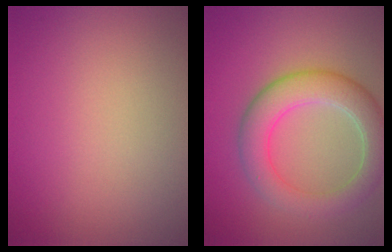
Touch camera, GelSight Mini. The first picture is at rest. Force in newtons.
{"total": 5.5, "press": 5.4, "slide": 0.3}